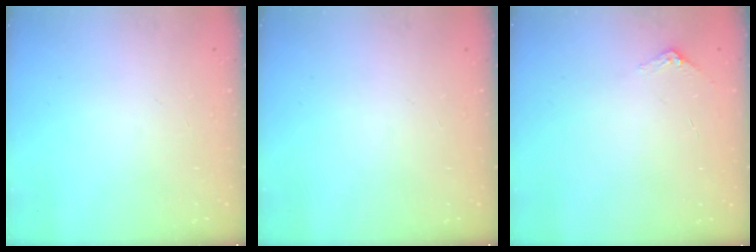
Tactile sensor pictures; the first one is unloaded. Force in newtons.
{"total": 0.0}
{"total": 3.2, "press": 3.2, "slide": 0.2}